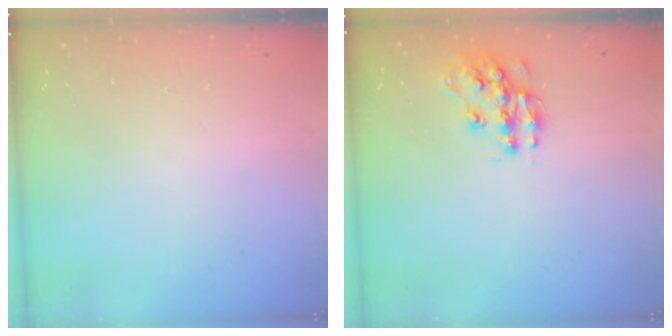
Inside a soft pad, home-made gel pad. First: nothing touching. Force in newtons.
{"total": 11.9, "press": 11.9, "slide": 0.9}